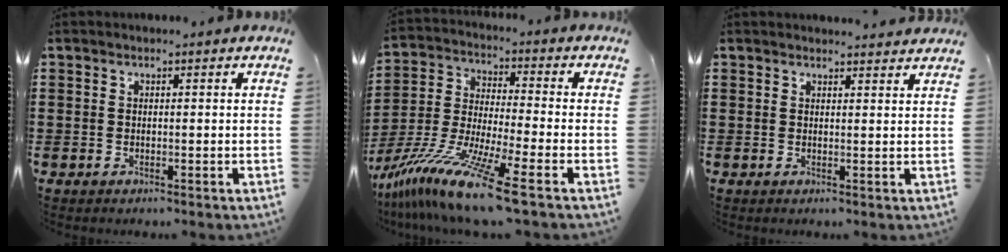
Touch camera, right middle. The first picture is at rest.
{"total": 13.0, "force": [-10.1, -0.6, 8.1], "torque": [-0.169, -0.005, -0.198]}
{"total": 1.5, "force": [1.5, 0.0, 0.0], "torque": [0.003, -0.002, 0.028]}